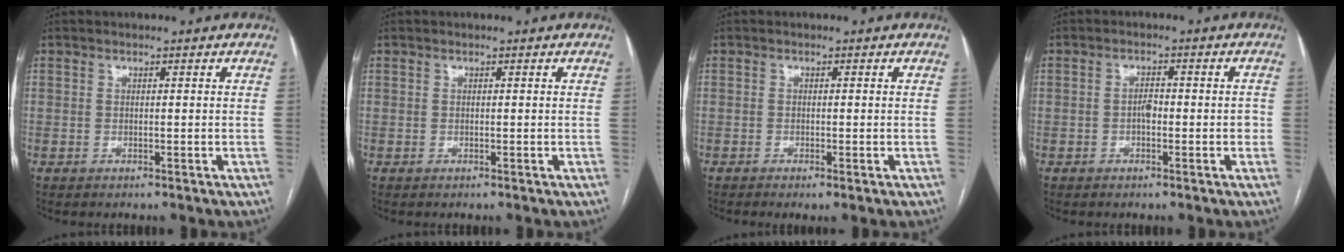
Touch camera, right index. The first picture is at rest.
{"total": 0.0}
{"total": 1.5, "force": [-0.8, 0.1, 1.3], "torque": [-0.022, -0.003, -0.012]}
{"total": 2.7, "force": [-0.6, 1.3, 2.3], "torque": [-0.030, 0.009, -0.006]}